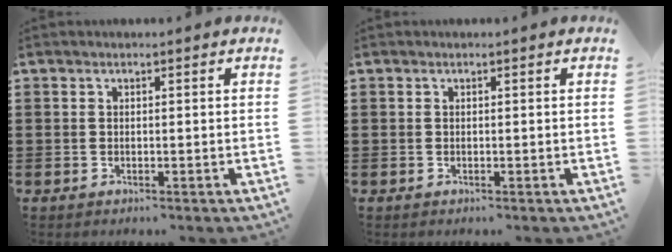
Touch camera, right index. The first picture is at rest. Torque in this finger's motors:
{"motor_torque": [0.00, 0.00, 0.00, 0.00]}